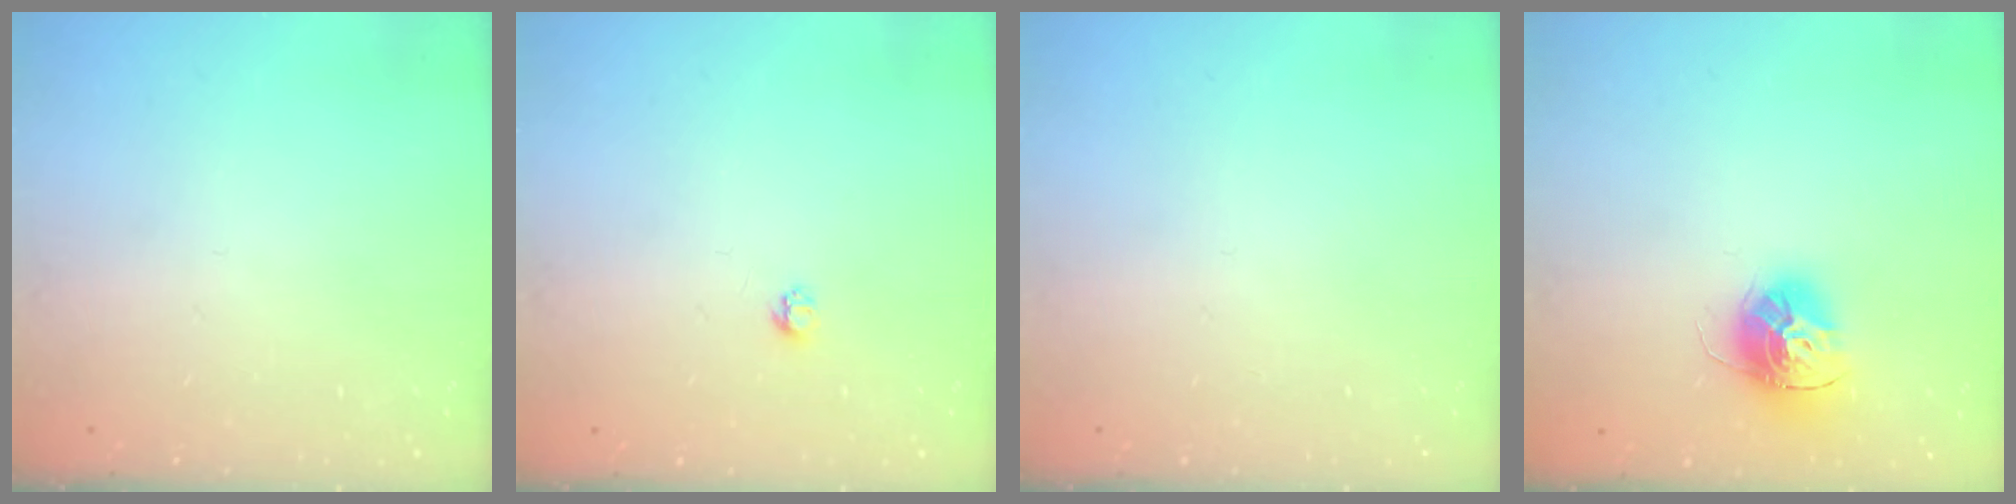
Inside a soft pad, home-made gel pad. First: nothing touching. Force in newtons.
{"total": 2.7, "press": 2.7, "slide": 0.4}
{"total": 0.0}
{"total": 13.5, "press": 13.5, "slide": 1.0}